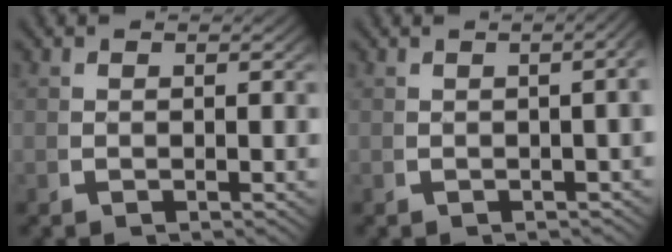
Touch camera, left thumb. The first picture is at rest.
{"total": 4.0, "force": [0.1, 1.6, 3.7], "torque": [-0.036, 0.021, -0.005]}